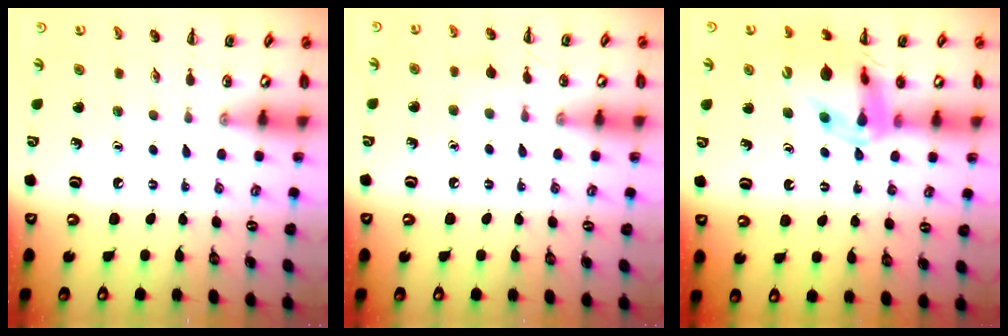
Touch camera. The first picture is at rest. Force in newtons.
{"total": 6.3, "press": 5.9, "slide": 2.0}
{"total": 16.0, "press": 15.7, "slide": 3.3}